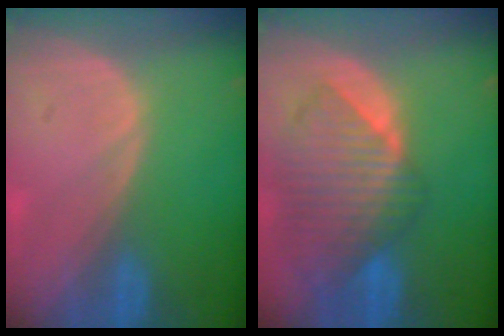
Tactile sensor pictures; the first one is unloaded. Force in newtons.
{"total": 10.1, "press": 8.8, "slide": 5.0}